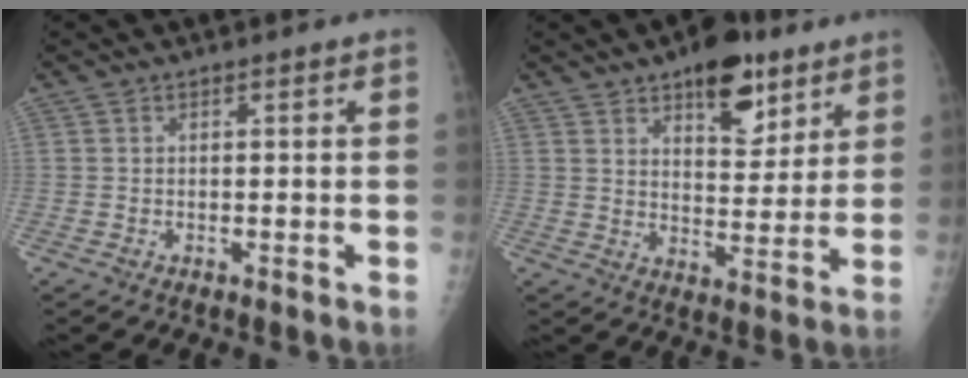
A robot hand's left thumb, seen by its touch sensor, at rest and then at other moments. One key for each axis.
{"total": 12.4, "fx": 7.6, "fy": 5.9, "fz": 7.8, "tx": -0.075, "ty": -0.040, "tz": 0.112}